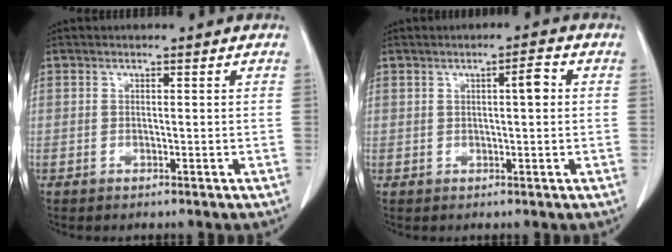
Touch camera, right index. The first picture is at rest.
{"total": 2.9, "force": [0.8, 0.8, 2.7], "torque": [-0.039, 0.010, 0.012]}